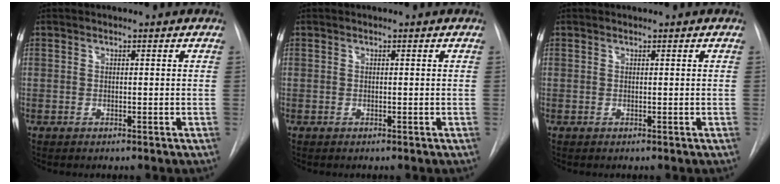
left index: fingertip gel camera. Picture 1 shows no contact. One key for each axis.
{"total": 0.0}
{"total": 0.0}